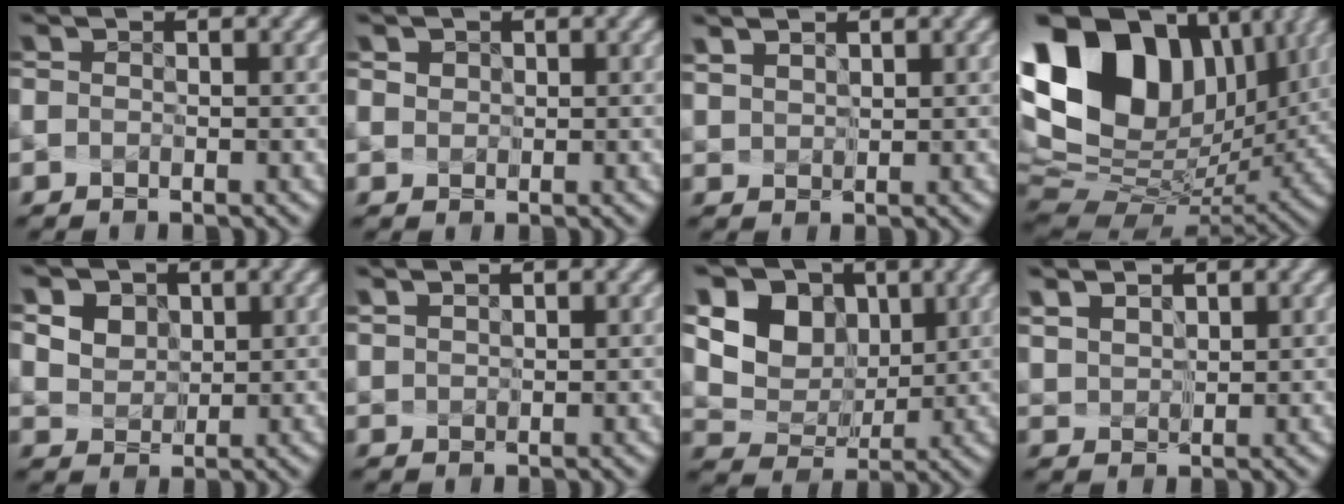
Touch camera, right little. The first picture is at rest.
{"total": 1.8, "force": [0.9, 1.5, 0.5], "torque": [0.009, 0.010, -0.003]}
{"total": 2.2, "force": [1.9, 0.8, 0.7], "torque": [-0.019, 0.016, 0.025]}
{"total": 18.2, "force": [7.4, 12.0, 11.5], "torque": [-0.238, 0.033, 0.134]}
{"total": 8.8, "force": [4.9, 6.1, 3.9], "torque": [-0.079, 0.030, 0.066]}
{"total": 1.3, "force": [1.3, 0.3, 0.3], "torque": [-0.005, 0.003, 0.012]}
{"total": 7.9, "force": [4.1, 6.0, 3.1], "torque": [-0.073, -0.004, 0.084]}
{"total": 3.5, "force": [2.8, 1.7, 1.3], "torque": [-0.037, 0.015, 0.042]}